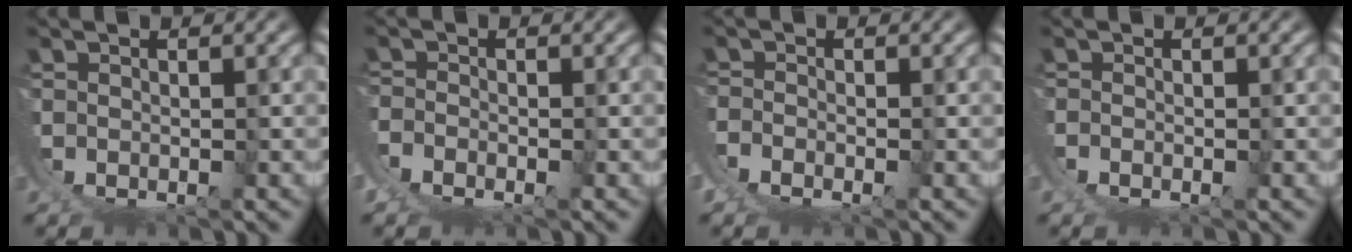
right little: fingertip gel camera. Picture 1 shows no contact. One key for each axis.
{"total": 4.0, "fx": -0.2, "fy": 3.4, "fz": 2.1, "tx": -0.067, "ty": -0.015, "tz": -0.003}
{"total": 3.6, "fx": -0.2, "fy": 3.0, "fz": 2.0, "tx": -0.063, "ty": -0.013, "tz": -0.002}
{"total": 0.7, "fx": -0.1, "fy": 0.4, "fz": 0.6, "tx": -0.015, "ty": -0.002, "tz": -0.002}